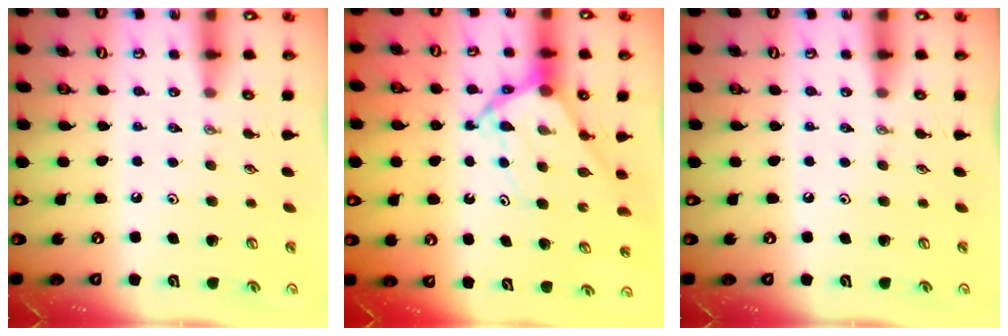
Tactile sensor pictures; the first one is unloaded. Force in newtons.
{"total": 10.1, "press": 10.1, "slide": 0.9}
{"total": 0.0}